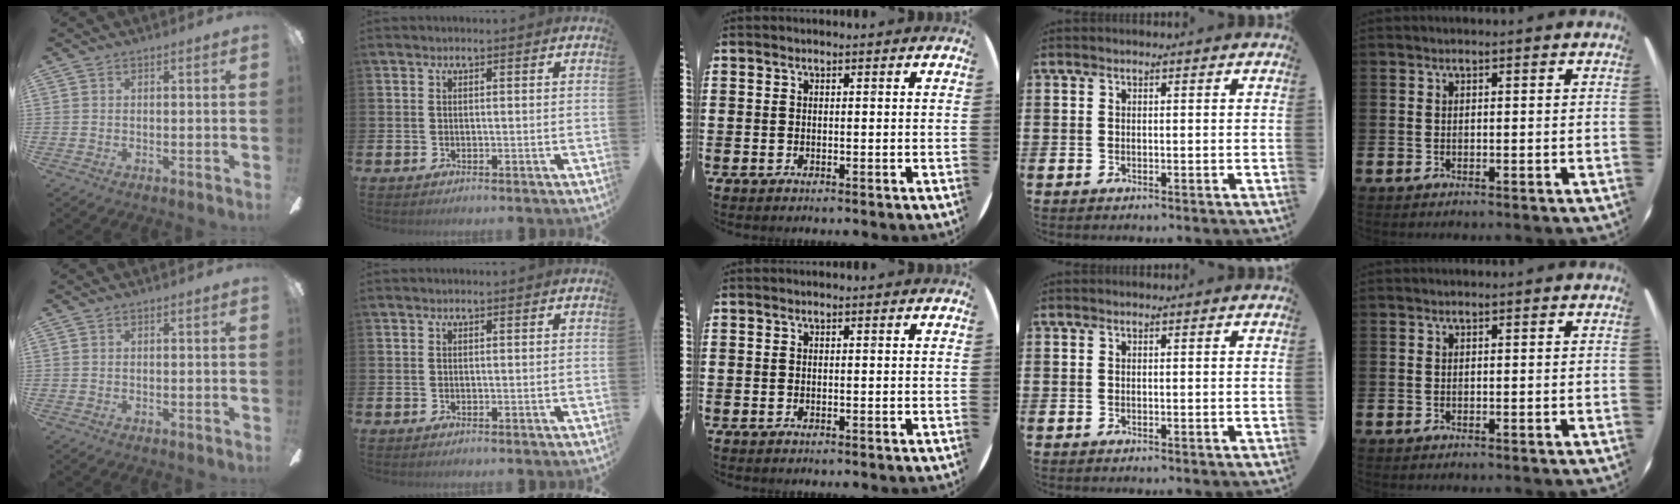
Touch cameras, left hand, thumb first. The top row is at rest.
{}